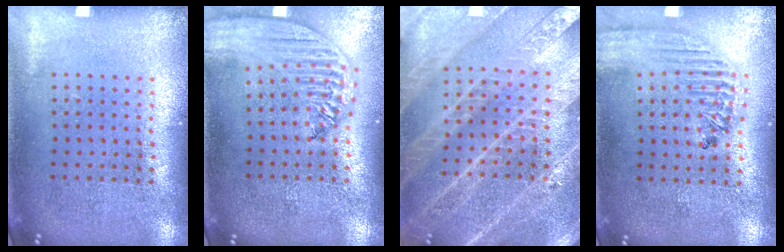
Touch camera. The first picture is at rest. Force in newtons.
{"total": 2.6, "press": 2.1, "slide": 1.5}
{"total": 3.7, "press": 3.4, "slide": 1.4}
{"total": 1.8, "press": 1.7, "slide": 0.6}